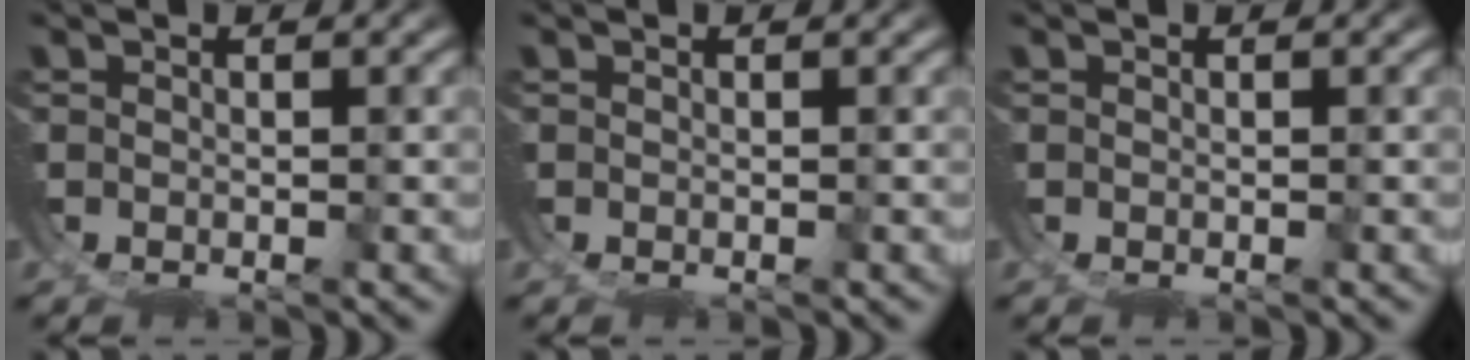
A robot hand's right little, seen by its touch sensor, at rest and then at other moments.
{"total": 0.0}
{"total": 0.0}